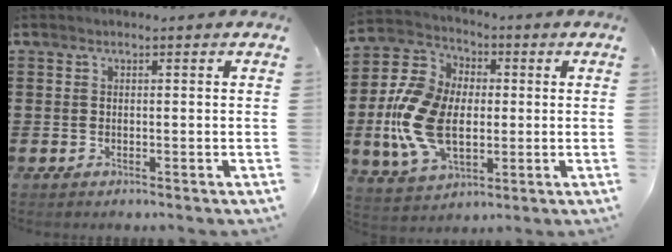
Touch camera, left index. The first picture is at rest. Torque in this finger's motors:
{"motor_torque": [1.49, 0.65, 1.05, 0.21]}